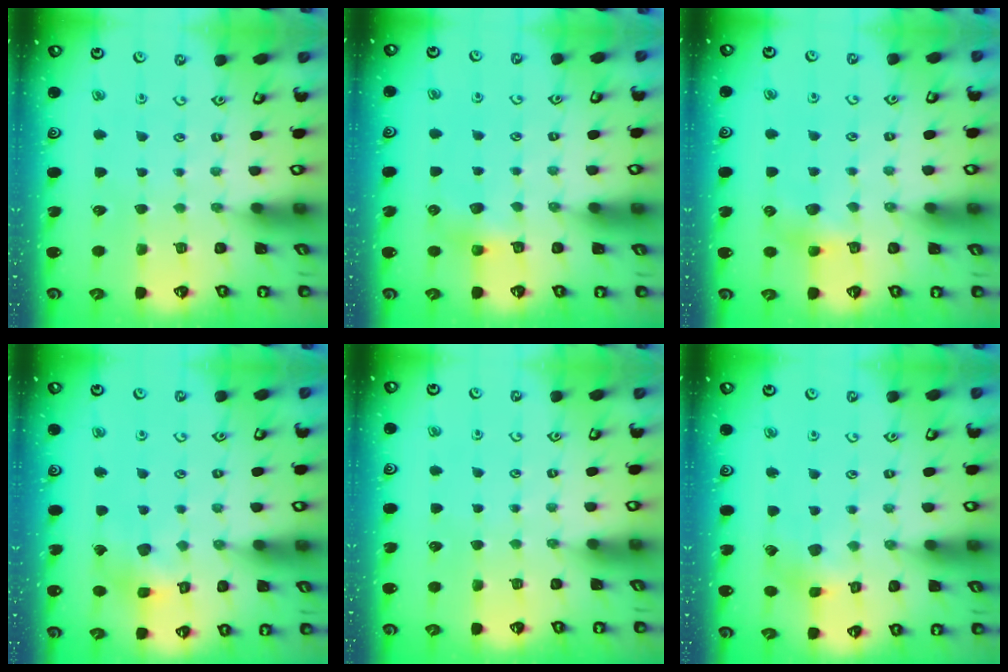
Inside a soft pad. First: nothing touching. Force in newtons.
{"total": 5.1, "press": 5.1, "slide": 0.4}
{"total": 5.5, "press": 5.5, "slide": 0.5}
{"total": 10.8, "press": 10.7, "slide": 1.6}
{"total": 0.0}
{"total": 4.0, "press": 3.9, "slide": 0.4}